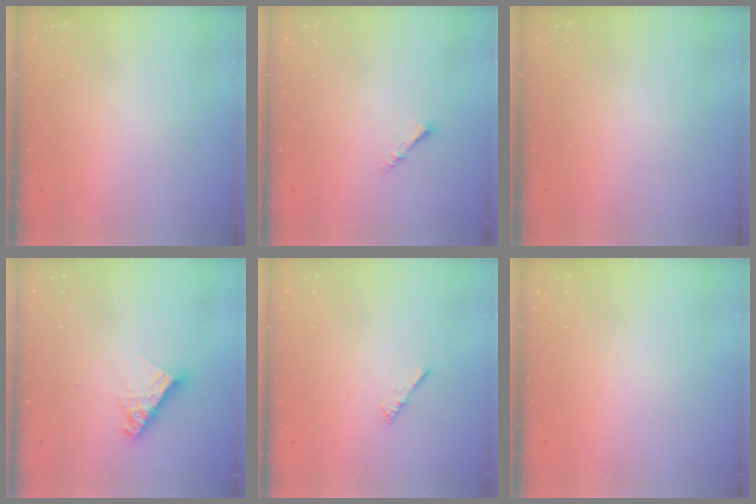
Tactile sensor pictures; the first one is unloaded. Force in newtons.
{"total": 1.6, "press": 1.5, "slide": 0.3}
{"total": 0.0}
{"total": 10.2, "press": 10.2, "slide": 0.9}
{"total": 0.0}
{"total": 0.0}